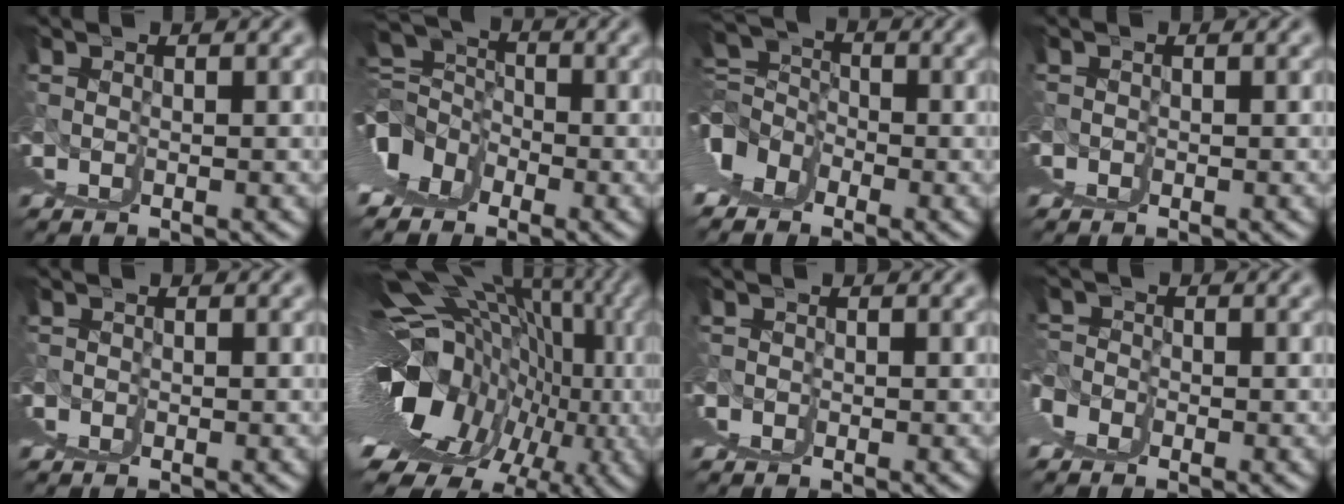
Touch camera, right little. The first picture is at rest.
{"total": 5.0, "force": [2.6, -1.2, 4.1], "torque": [-0.033, 0.024, 0.044]}
{"total": 4.8, "force": [3.2, -1.5, 3.3], "torque": [-0.025, 0.030, 0.049]}
{"total": 2.0, "force": [0.4, -1.9, -0.5], "torque": [0.012, 0.005, 0.008]}
{"total": 2.6, "force": [0.4, -2.5, -0.7], "torque": [0.013, 0.005, 0.012]}
{"total": 15.5, "force": [2.1, 5.4, 14.4], "torque": [-0.166, 0.025, 0.047]}
{"total": 2.9, "force": [0.6, -2.7, -0.9], "torque": [0.017, 0.006, 0.015]}
{"total": 5.7, "force": [1.0, -5.0, -2.4], "torque": [0.051, 0.012, 0.022]}